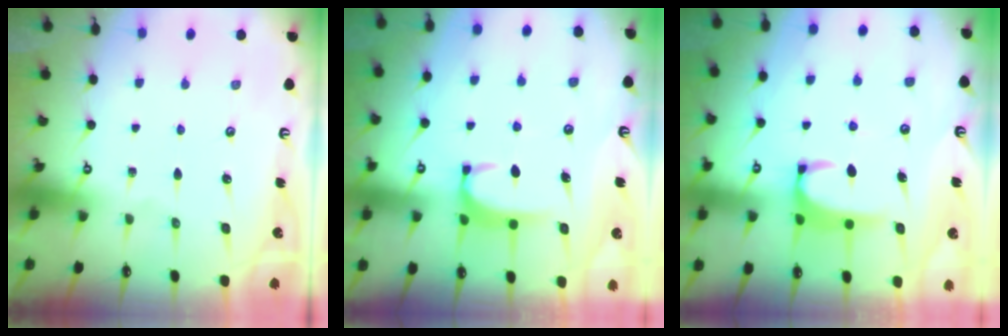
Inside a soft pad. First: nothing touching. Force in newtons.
{"total": 1.6, "press": 1.5, "slide": 0.5}
{"total": 1.9, "press": 1.9, "slide": 0.3}